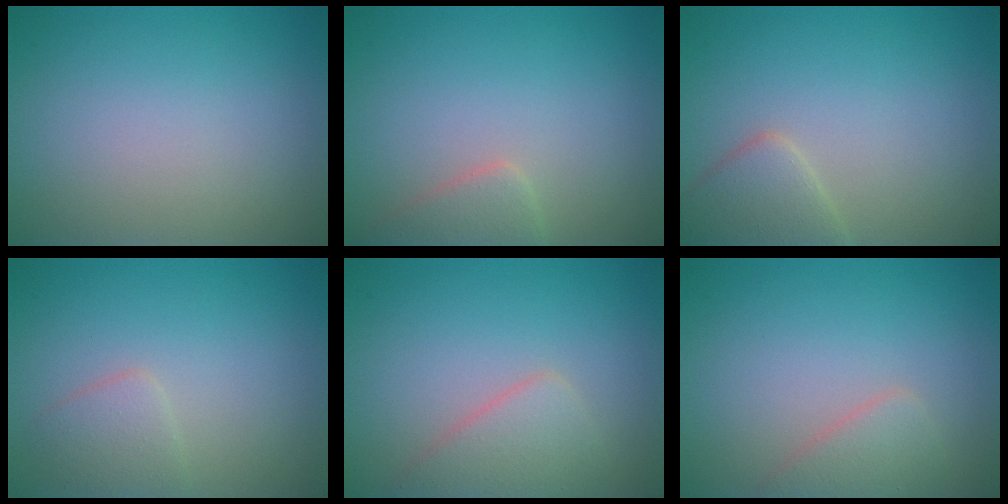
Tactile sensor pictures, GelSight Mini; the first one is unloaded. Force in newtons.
{"total": 2.2, "press": 2.2, "slide": 0.2}
{"total": 2.9, "press": 2.9, "slide": 0.1}
{"total": 1.9, "press": 1.9, "slide": 0.0}
{"total": 2.9, "press": 2.9, "slide": 0.2}
{"total": 2.0, "press": 2.0, "slide": 0.1}